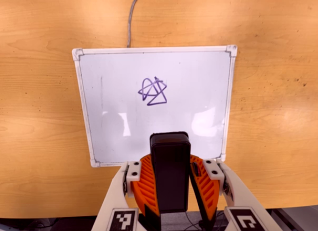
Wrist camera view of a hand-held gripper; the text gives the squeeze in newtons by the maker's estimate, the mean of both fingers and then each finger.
{"total": 9.8, "left": 10.1, "right": 9.5}